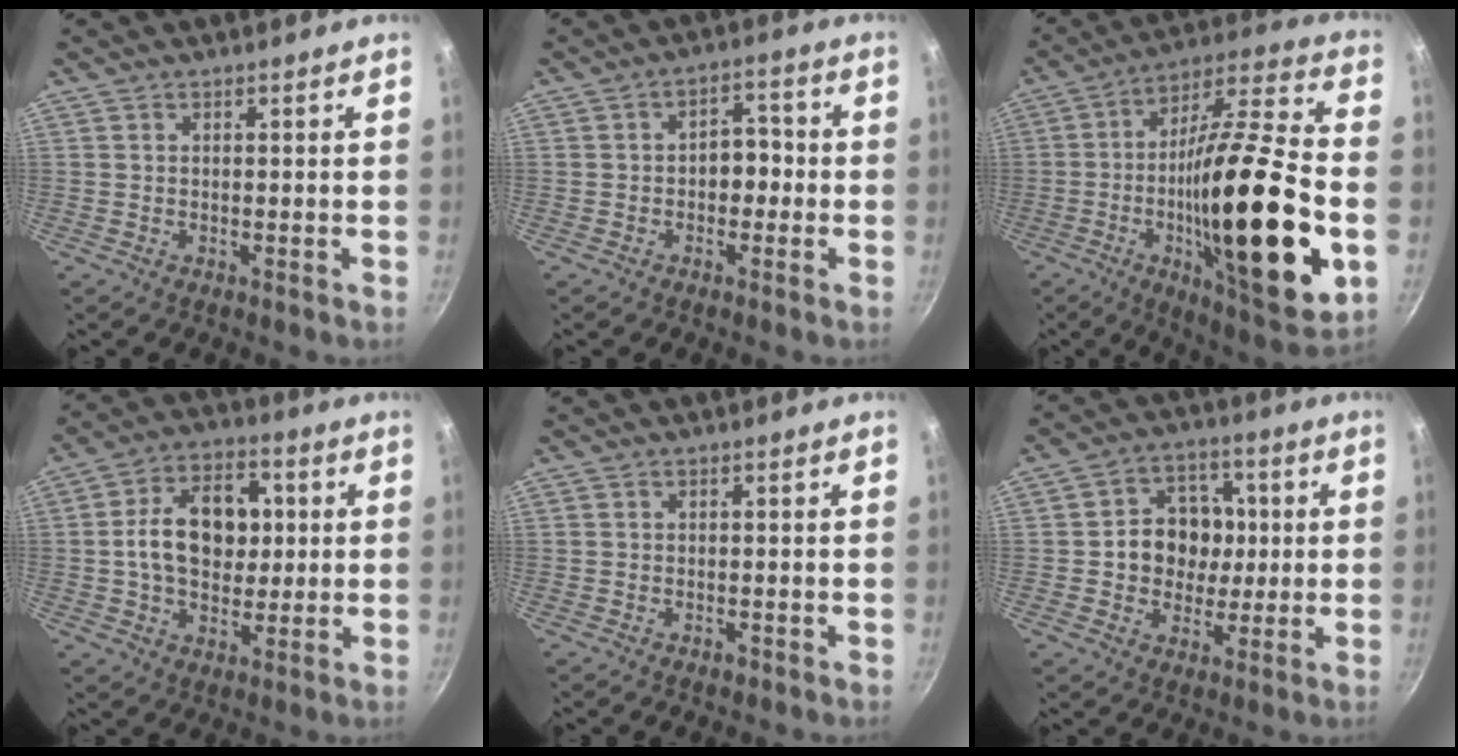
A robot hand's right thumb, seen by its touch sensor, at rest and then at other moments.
{"total": 4.9, "force": [-1.0, 3.4, 3.3], "torque": [-0.004, 0.023, -0.019]}
{"total": 31.8, "force": [-6.8, 8.3, 30.0], "torque": [-0.478, 0.020, -0.108]}
{"total": 14.7, "force": [1.3, 10.3, 10.5], "torque": [-0.134, 0.017, 0.010]}
{"total": 1.0, "force": [-0.6, 0.6, 0.6], "torque": [-0.009, 0.003, -0.007]}
{"total": 11.2, "force": [0.5, 9.5, 5.8], "torque": [-0.049, 0.008, 0.001]}